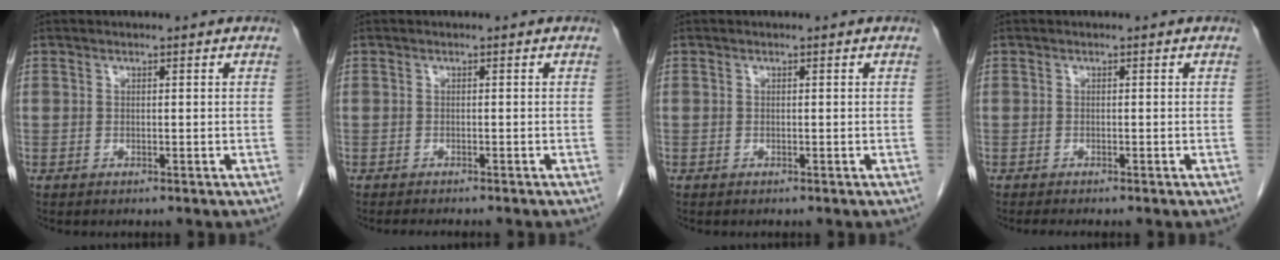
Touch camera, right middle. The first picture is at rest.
{"total": 4.4, "force": [-3.9, 0.5, 2.0], "torque": [-0.022, -0.006, -0.050]}
{"total": 0.0}
{"total": 1.3, "force": [-1.1, -0.1, 0.7], "torque": [-0.013, -0.002, -0.015]}